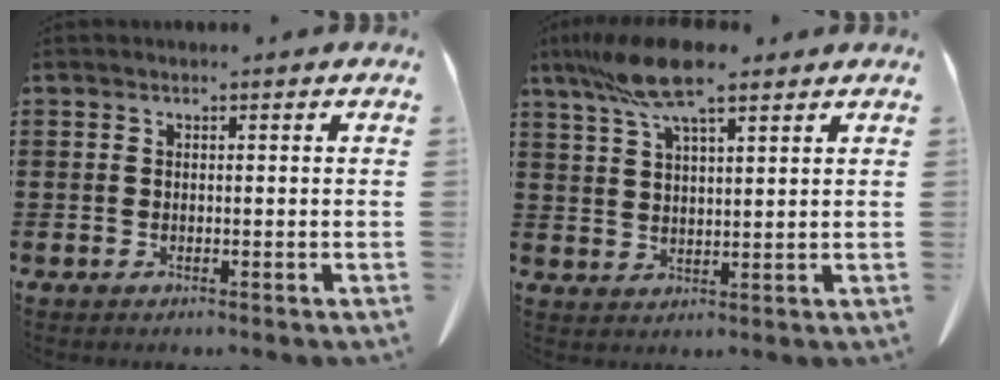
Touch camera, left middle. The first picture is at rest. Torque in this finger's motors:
{"motor_torque": [0.53, 0.39, 0.33, 0.16]}